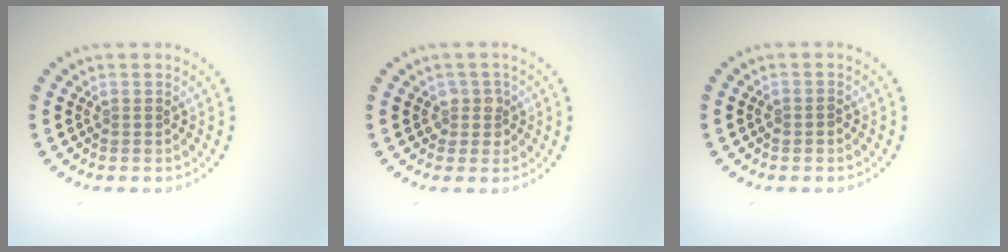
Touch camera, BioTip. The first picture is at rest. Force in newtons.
{"total": 1.6, "press": 1.4, "slide": 0.8}
{"total": 0.8, "press": 0.8, "slide": 0.2}